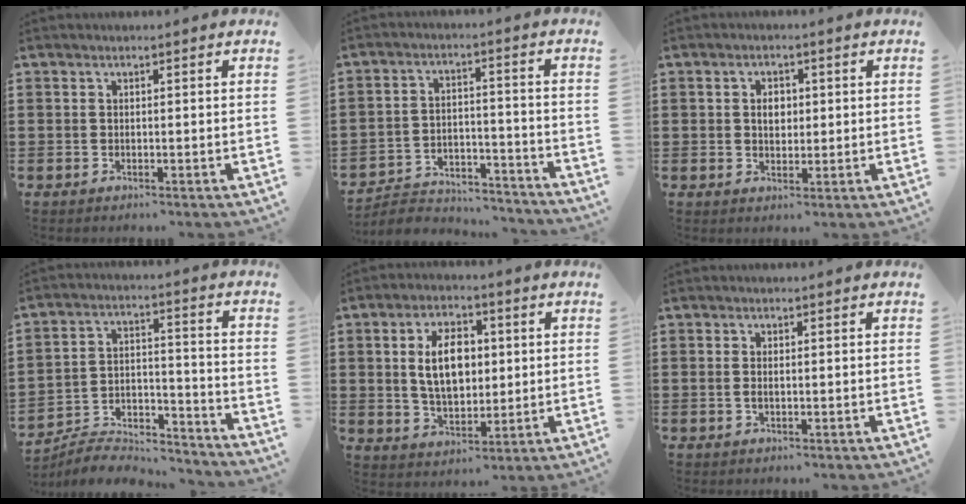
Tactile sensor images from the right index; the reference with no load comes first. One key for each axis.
{"total": 5.1, "fx": -4.9, "fy": 1.2, "fz": 0.8, "tx": -0.021, "ty": 0.014, "tz": -0.101}
{"total": 2.9, "fx": 0.5, "fy": 2.0, "fz": 2.1, "tx": -0.038, "ty": 0.008, "tz": 0.005}
{"total": 6.2, "fx": -5.9, "fy": 1.6, "fz": 0.9, "tx": -0.019, "ty": 0.014, "tz": -0.118}
{"total": 8.7, "fx": 1.4, "fy": 5.2, "fz": 6.8, "tx": -0.132, "ty": 0.012, "tz": 0.019}
{"total": 1.1, "fx": -0.1, "fy": 0.4, "fz": 1.0, "tx": -0.028, "ty": -0.001, "tz": -0.005}